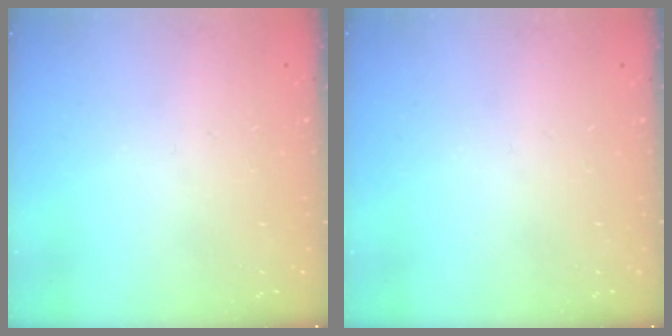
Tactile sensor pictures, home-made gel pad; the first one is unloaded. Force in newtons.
{"total": 0.0}